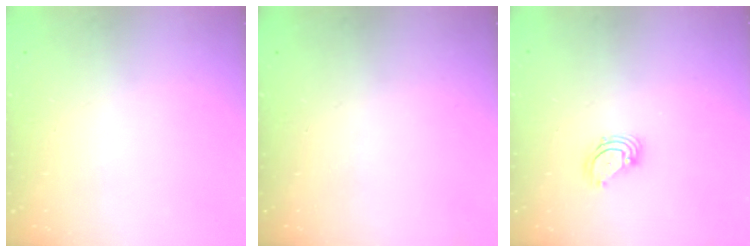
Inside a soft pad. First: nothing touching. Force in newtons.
{"total": 0.0}
{"total": 3.6, "press": 3.6, "slide": 0.3}